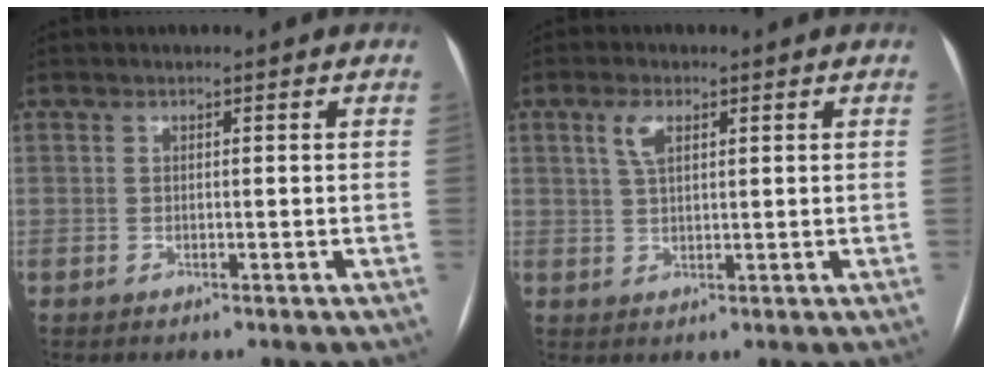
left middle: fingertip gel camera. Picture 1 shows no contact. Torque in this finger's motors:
{"motor_torque": [0.43, -0.36, 0.02, 0.01]}